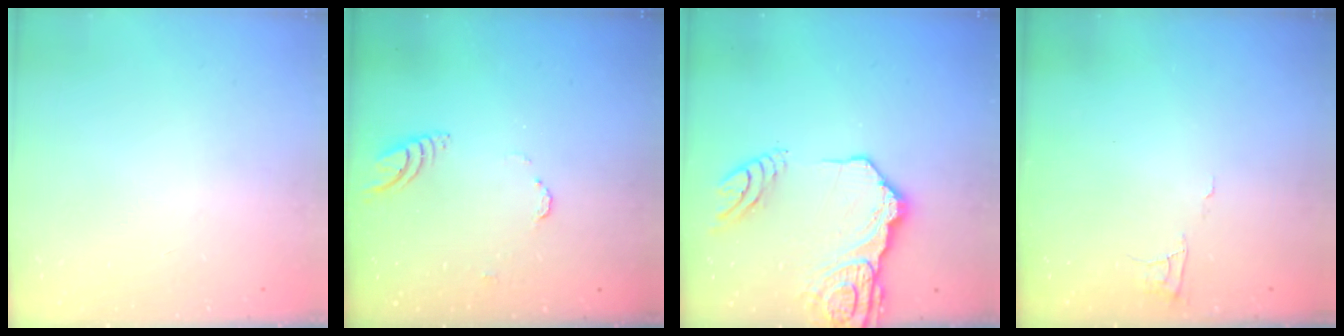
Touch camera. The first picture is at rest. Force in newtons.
{"total": 4.8, "press": 4.8, "slide": 0.6}
{"total": 17.7, "press": 17.5, "slide": 2.2}
{"total": 4.3, "press": 4.3, "slide": 0.5}